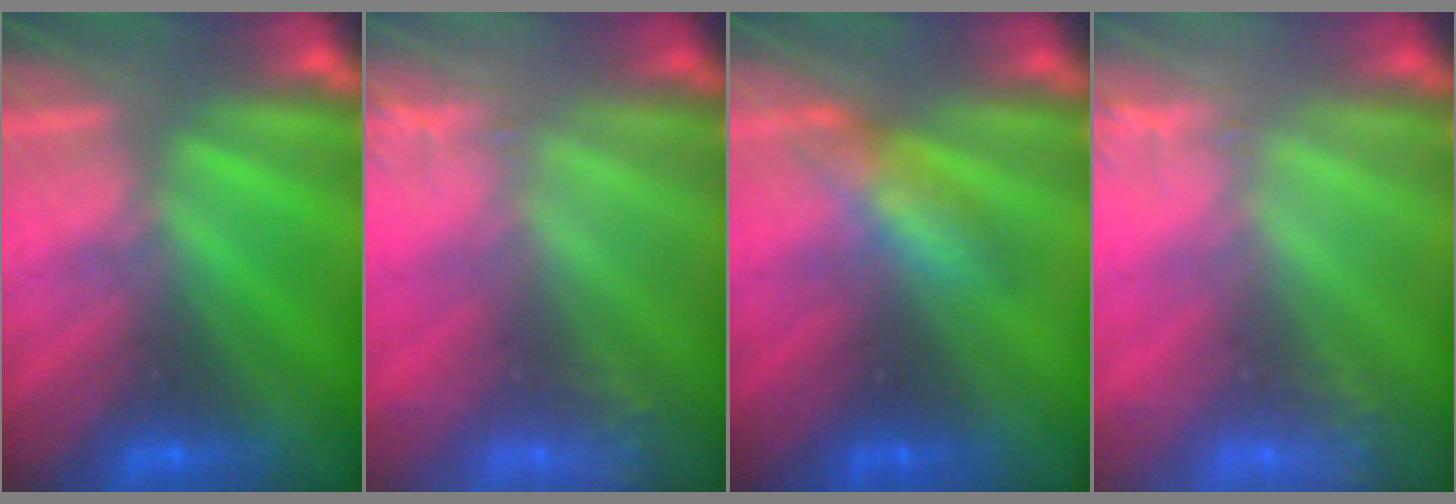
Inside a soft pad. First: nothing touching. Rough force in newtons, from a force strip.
{"total": 2.5}
{"total": 2.8}
{"total": 2.5}